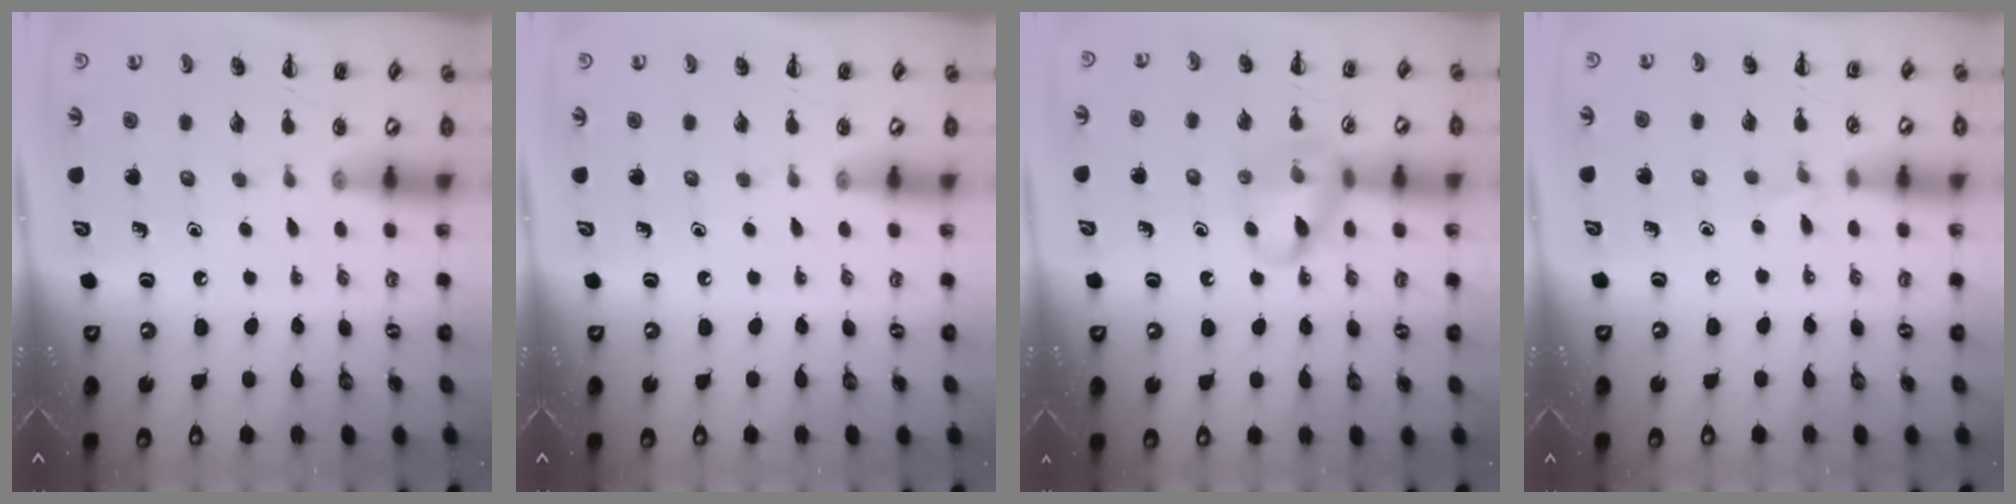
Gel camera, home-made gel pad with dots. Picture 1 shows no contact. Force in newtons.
{"total": 0.0}
{"total": 12.7, "press": 12.5, "slide": 1.8}
{"total": 3.9, "press": 3.7, "slide": 1.2}